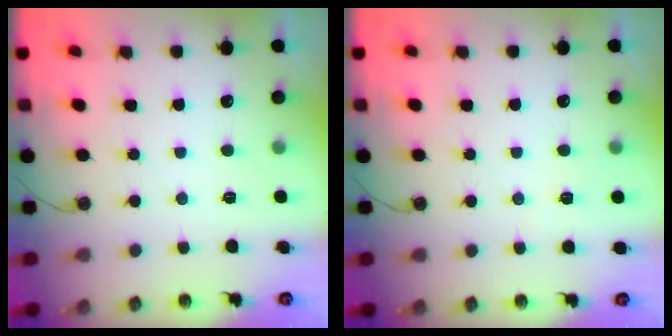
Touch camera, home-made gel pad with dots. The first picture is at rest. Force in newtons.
{"total": 3.2, "press": 2.1, "slide": 2.4}